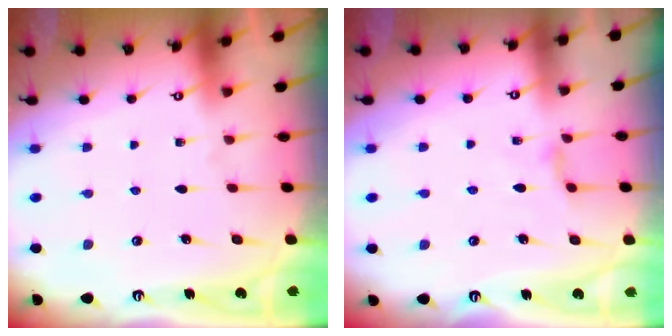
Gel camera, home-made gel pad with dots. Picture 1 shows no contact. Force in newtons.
{"total": 2.7, "press": 2.6, "slide": 0.5}